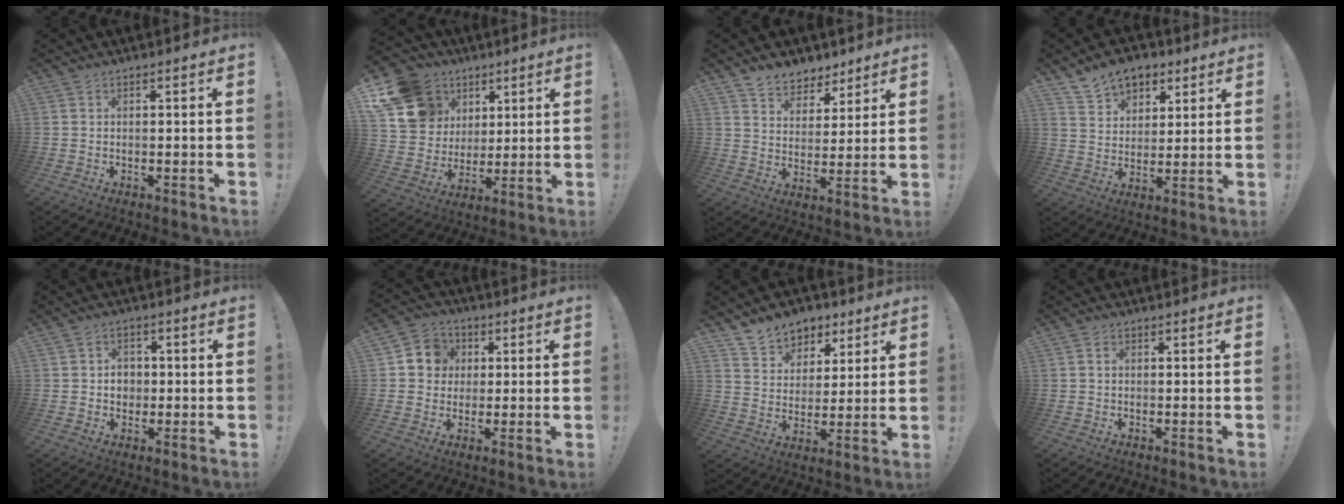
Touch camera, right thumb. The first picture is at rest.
{"total": 18.3, "force": [8.5, 14.8, 6.6], "torque": [-0.124, -0.034, 0.191]}
{"total": 7.7, "force": [5.9, 4.9, 1.1], "torque": [-0.014, -0.049, 0.115]}
{"total": 10.5, "force": [7.0, 7.0, 3.4], "torque": [-0.051, -0.044, 0.136]}
{"total": 4.7, "force": [0.0, 4.3, 1.9], "torque": [-0.019, -0.004, -0.001]}
{"total": 8.5, "force": [1.2, 8.1, 2.4], "torque": [-0.033, 0.007, 0.028]}
{"total": 9.8, "force": [7.0, 6.7, 1.7], "torque": [-0.025, -0.053, 0.137]}
{"total": 1.0, "force": [0.0, 0.8, 0.5], "torque": [-0.012, 0.004, 0.000]}